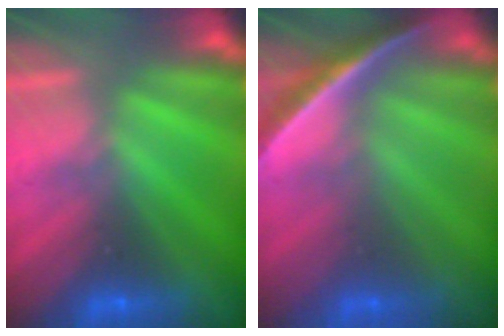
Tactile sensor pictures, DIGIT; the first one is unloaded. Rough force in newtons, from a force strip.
{"total": 1.8}